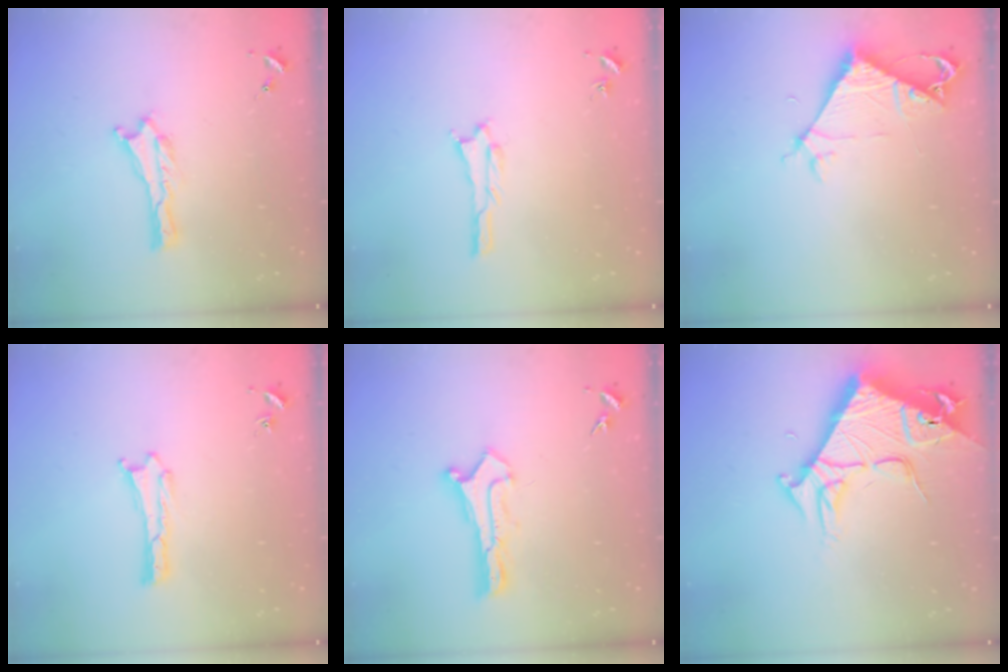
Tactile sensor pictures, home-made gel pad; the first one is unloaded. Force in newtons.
{"total": 1.1, "press": 1.1, "slide": 0.1}
{"total": 6.1, "press": 6.0, "slide": 0.5}
{"total": 0.0}
{"total": 0.8, "press": 0.8, "slide": 0.0}
{"total": 9.2, "press": 9.2, "slide": 0.9}